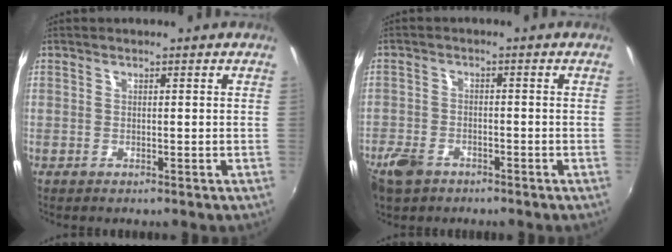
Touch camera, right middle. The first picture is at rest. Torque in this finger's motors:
{"motor_torque": [1.13, -1.00, 0.46, 0.14]}